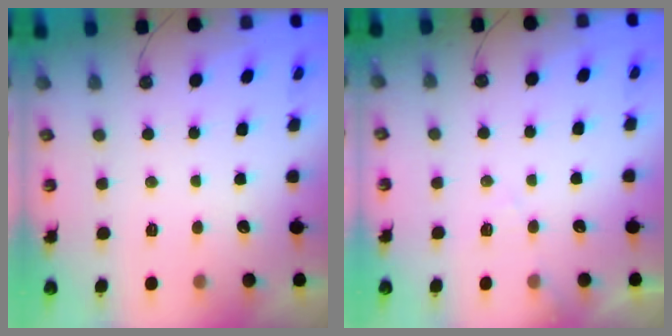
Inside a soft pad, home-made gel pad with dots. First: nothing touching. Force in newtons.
{"total": 6.4, "press": 6.3, "slide": 0.8}